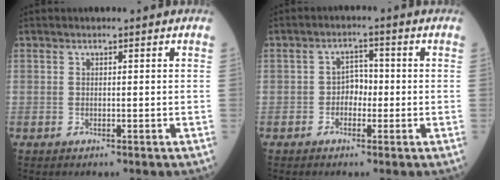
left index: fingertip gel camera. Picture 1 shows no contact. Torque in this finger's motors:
{"motor_torque": [-0.14, 0.18, 0.01, 0.00]}